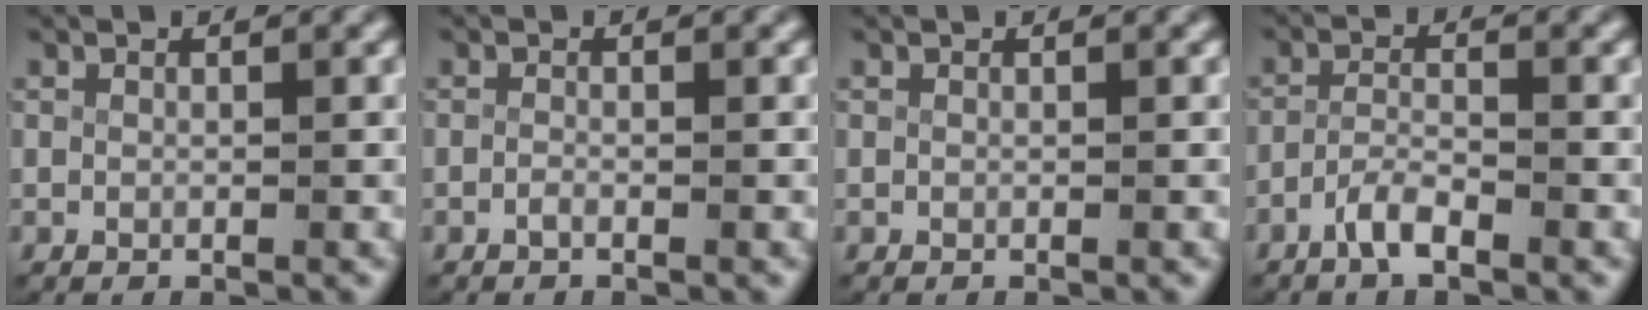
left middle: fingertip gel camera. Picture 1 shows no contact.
{"total": 0.7, "force": [-0.7, 0.0, 0.3], "torque": [-0.014, -0.007, -0.011]}
{"total": 0.0}
{"total": 2.5, "force": [-2.0, 0.5, 1.4], "torque": [-0.030, -0.004, -0.038]}